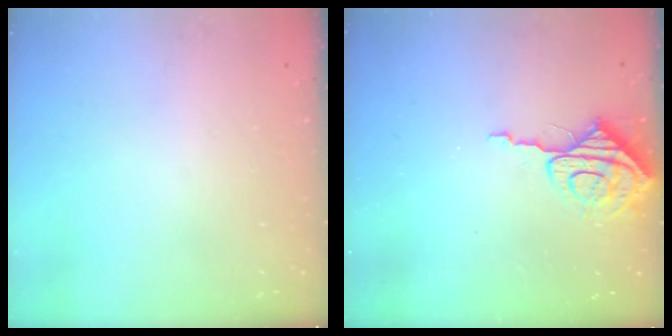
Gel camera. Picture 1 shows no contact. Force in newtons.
{"total": 8.4, "press": 8.4, "slide": 0.7}